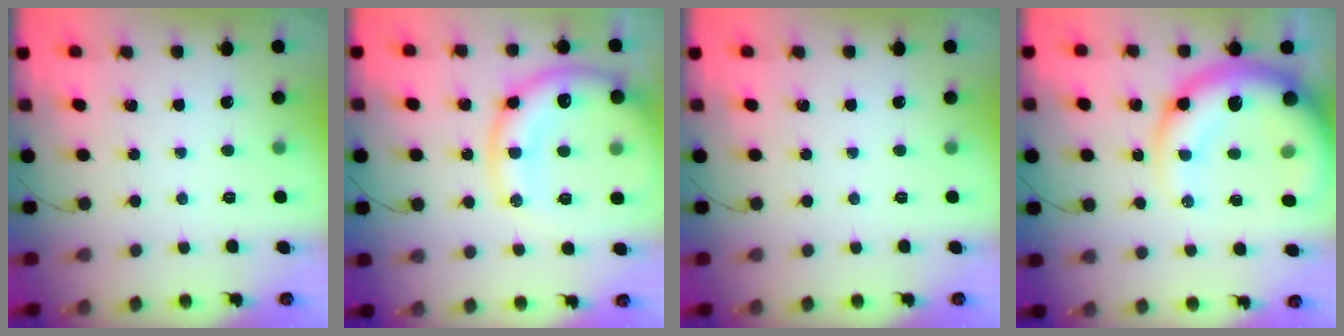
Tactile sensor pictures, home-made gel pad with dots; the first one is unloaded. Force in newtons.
{"total": 18.3, "press": 18.1, "slide": 2.7}
{"total": 0.0}
{"total": 20.2, "press": 19.6, "slide": 4.9}